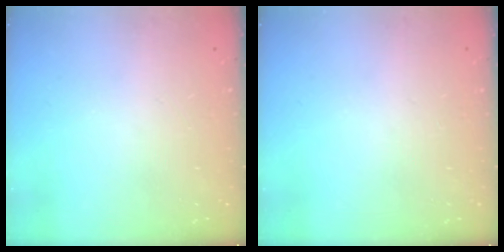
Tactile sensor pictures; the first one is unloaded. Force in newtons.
{"total": 0.0}